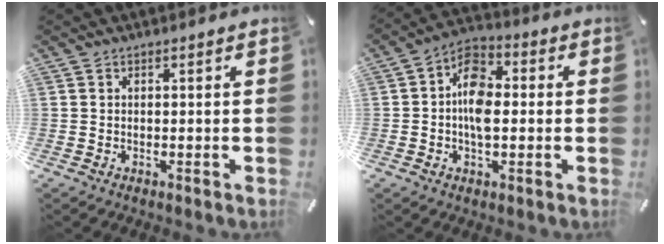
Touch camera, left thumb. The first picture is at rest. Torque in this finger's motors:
{"motor_torque": [0.89, 1.92, 0.70, -0.58, 0.25]}